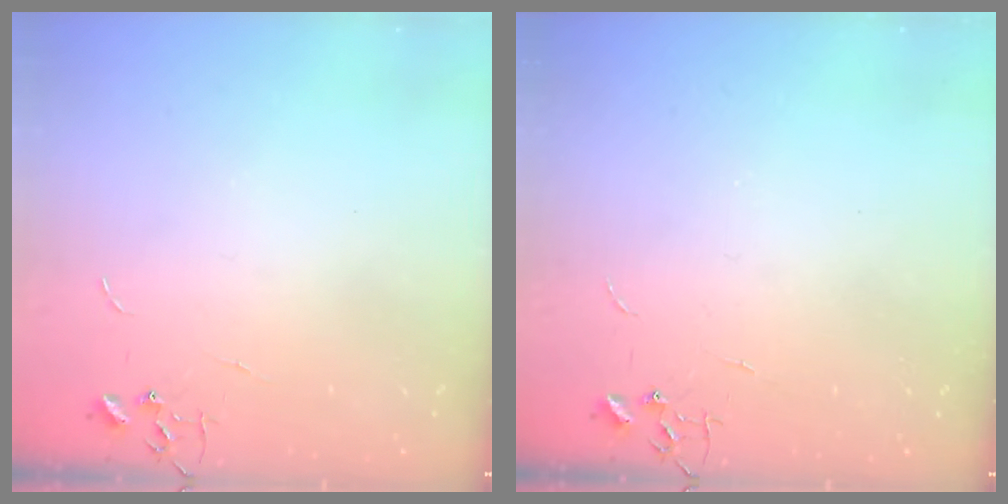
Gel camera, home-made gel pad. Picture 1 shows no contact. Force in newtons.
{"total": 0.0}